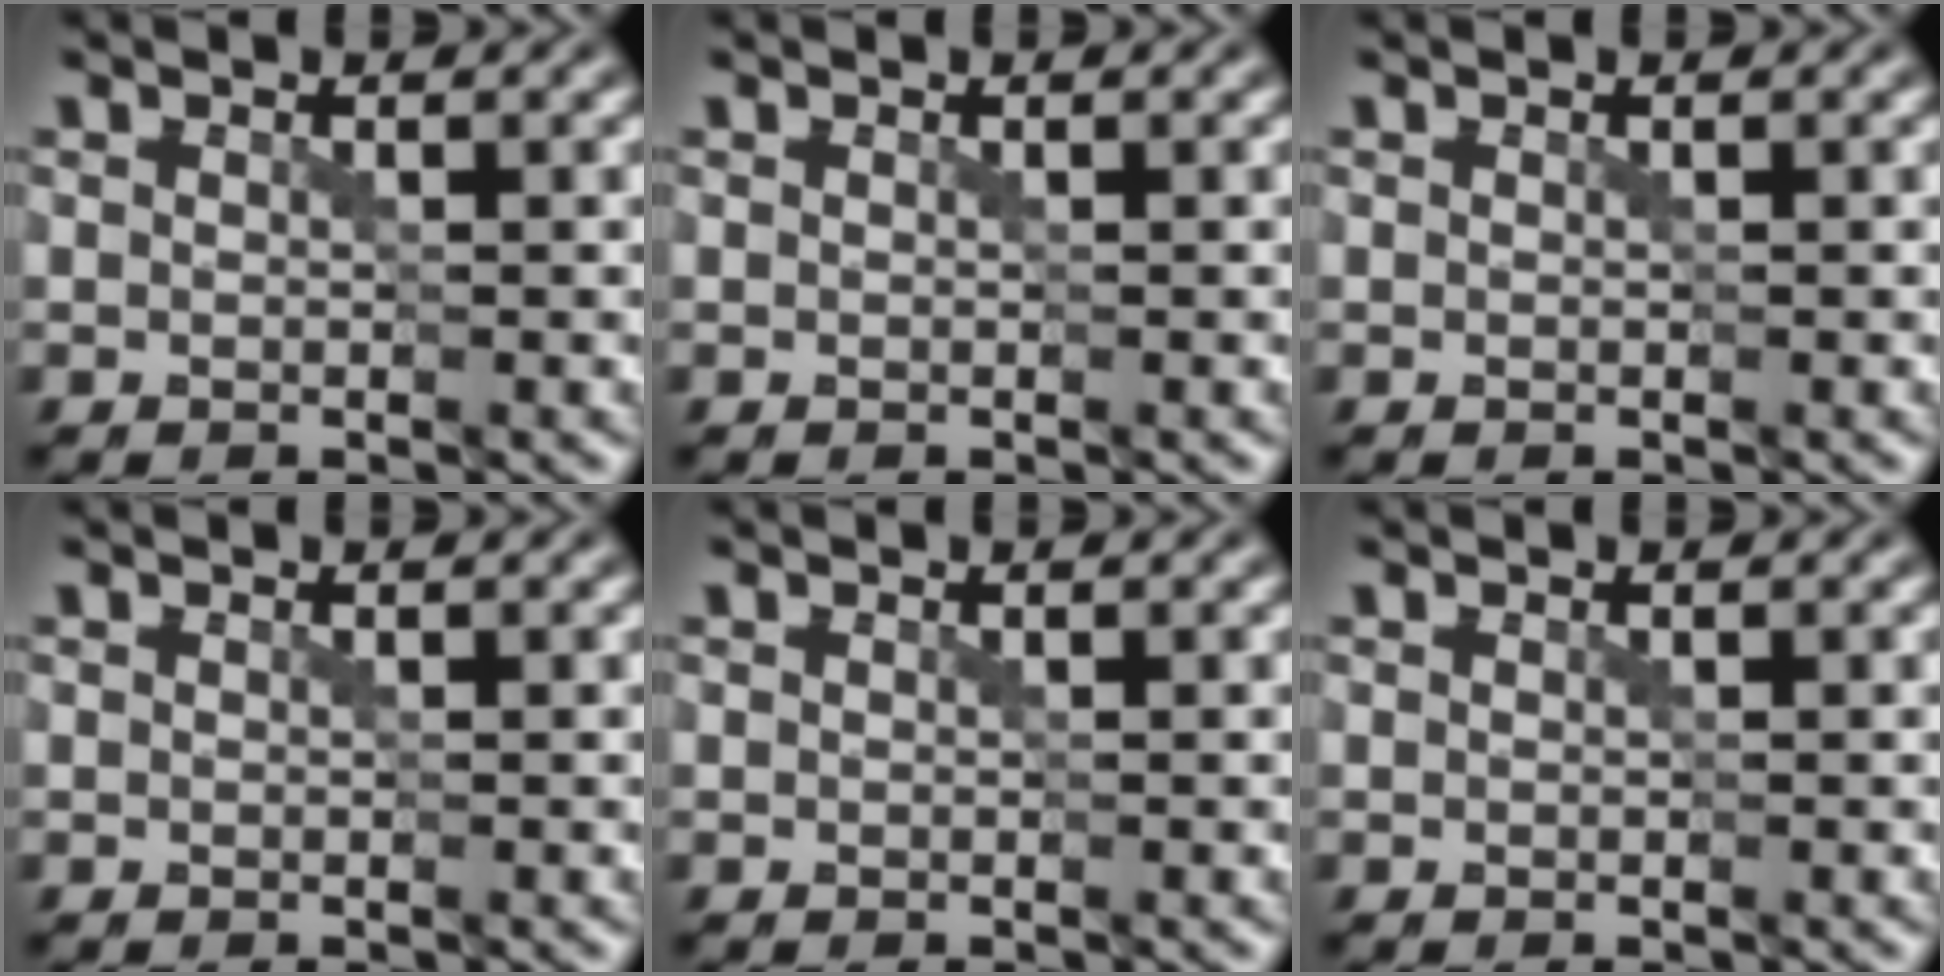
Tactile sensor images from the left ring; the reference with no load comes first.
{"total": 0.0}
{"total": 0.0}
{"total": 0.0}
{"total": 0.0}
{"total": 0.0}